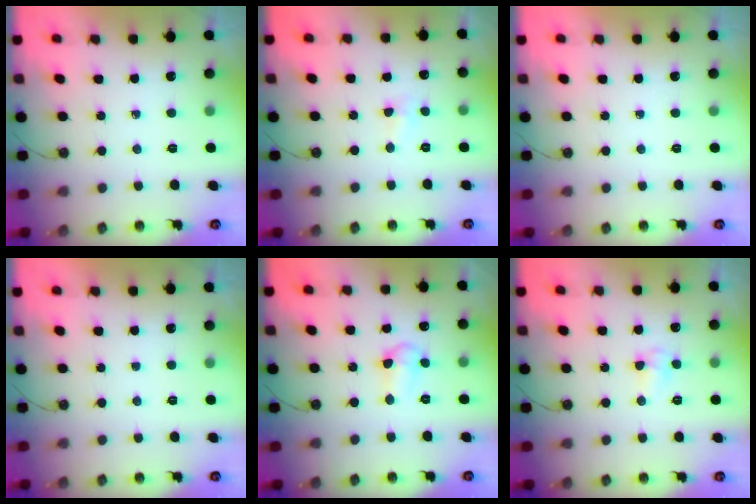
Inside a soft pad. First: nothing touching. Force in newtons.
{"total": 2.4, "press": 2.4, "slide": 0.5}
{"total": 0.0}
{"total": 0.0}
{"total": 6.0, "press": 4.8, "slide": 3.6}
{"total": 3.9, "press": 3.9, "slide": 0.7}